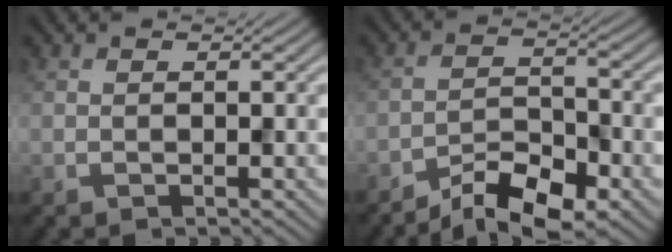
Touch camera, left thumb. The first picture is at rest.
{"total": 7.4, "force": [-5.8, 2.3, 4.1], "torque": [-0.070, 0.001, -0.107]}